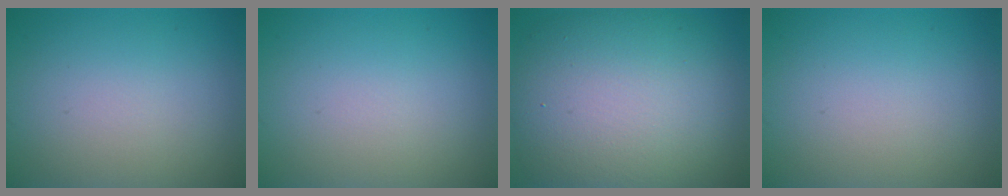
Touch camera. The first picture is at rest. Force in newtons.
{"total": 0.0}
{"total": 13.0, "press": 12.9, "slide": 0.9}
{"total": 0.0}